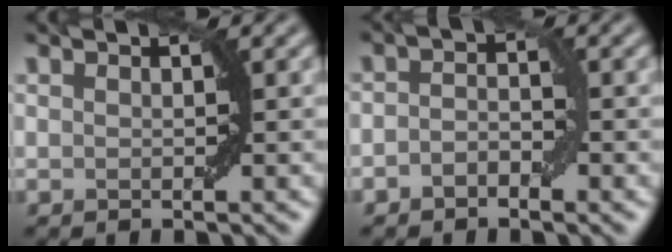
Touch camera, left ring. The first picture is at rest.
{"total": 1.6, "force": [-0.9, 0.9, 1.1], "torque": [-0.021, 0.005, -0.020]}